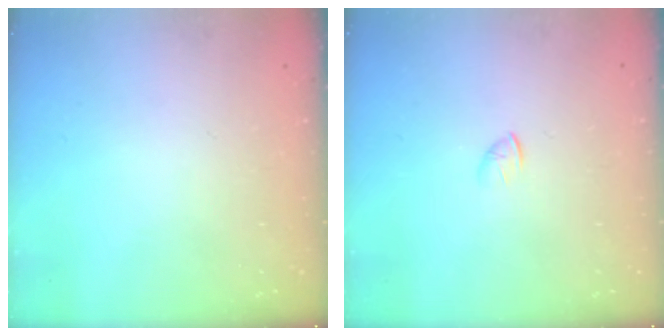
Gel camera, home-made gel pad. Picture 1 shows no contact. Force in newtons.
{"total": 1.3, "press": 1.2, "slide": 0.4}